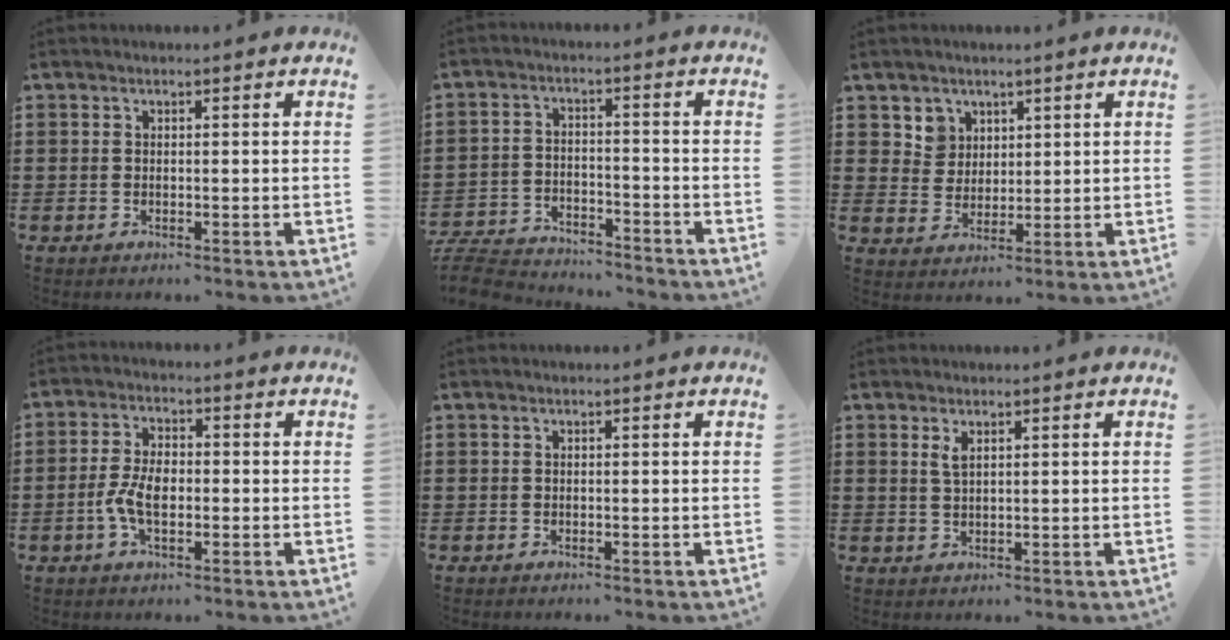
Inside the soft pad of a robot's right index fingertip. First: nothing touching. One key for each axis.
{"total": 5.8, "fx": -5.6, "fy": 0.7, "fz": 1.0, "tx": -0.036, "ty": 0.000, "tz": -0.115}
{"total": 4.5, "fx": 2.6, "fy": 3.6, "fz": 0.1, "tx": -0.015, "ty": 0.009, "tz": 0.047}
{"total": 5.2, "fx": -1.2, "fy": 2.9, "fz": 4.2, "tx": -0.104, "ty": 0.000, "tz": -0.029}
{"total": 0.0}
{"total": 1.8, "fx": 1.0, "fy": 0.6, "fz": 1.4, "tx": -0.030, "ty": 0.003, "tz": 0.017}